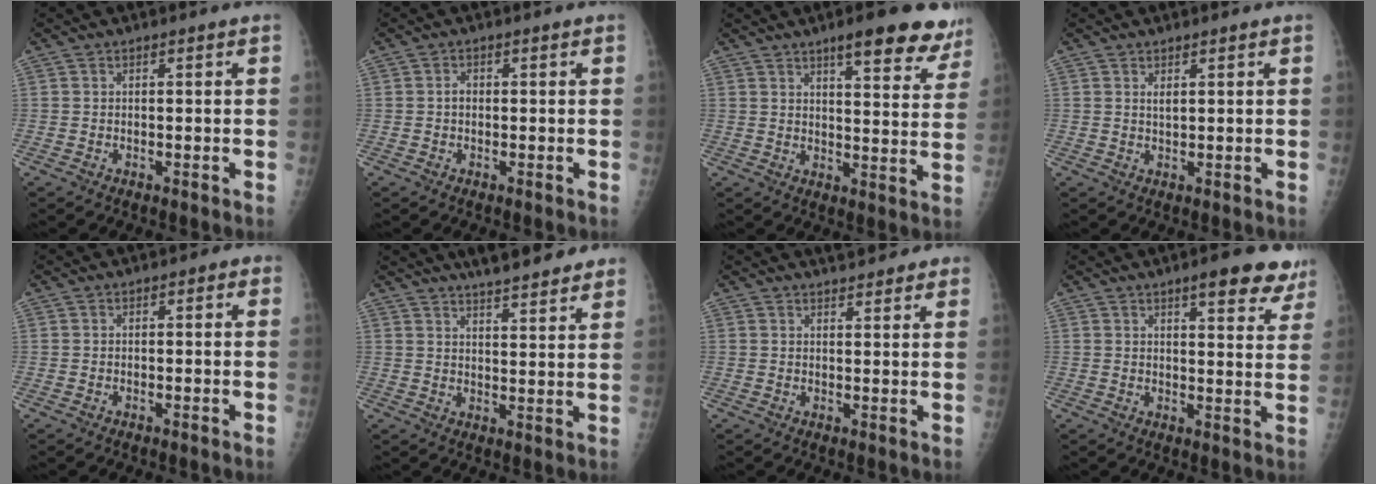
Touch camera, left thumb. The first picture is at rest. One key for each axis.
{"total": 1.3, "fx": -0.1, "fy": 1.0, "fz": 0.8, "tx": -0.007, "ty": 0.004, "tz": -0.005}
{"total": 14.5, "fx": 10.5, "fy": 3.9, "fz": 9.2, "tx": -0.077, "ty": -0.051, "tz": 0.124}
{"total": 1.4, "fx": 0.8, "fy": 0.4, "fz": 1.0, "tx": -0.017, "ty": -0.006, "tz": 0.016}
{"total": 1.2, "fx": 0.3, "fy": 0.8, "fz": 0.9, "tx": 0.000, "ty": 0.004, "tz": -0.006}
{"total": 14.2, "fx": 11.7, "fy": 3.1, "fz": 7.4, "tx": -0.083, "ty": -0.037, "tz": 0.155}
{"total": 8.2, "fx": 6.8, "fy": 2.7, "fz": 3.8, "tx": -0.029, "ty": -0.014, "tz": 0.081}
{"total": 10.7, "fx": 7.5, "fy": 3.1, "fz": 6.9, "tx": -0.053, "ty": -0.035, "tz": 0.086}